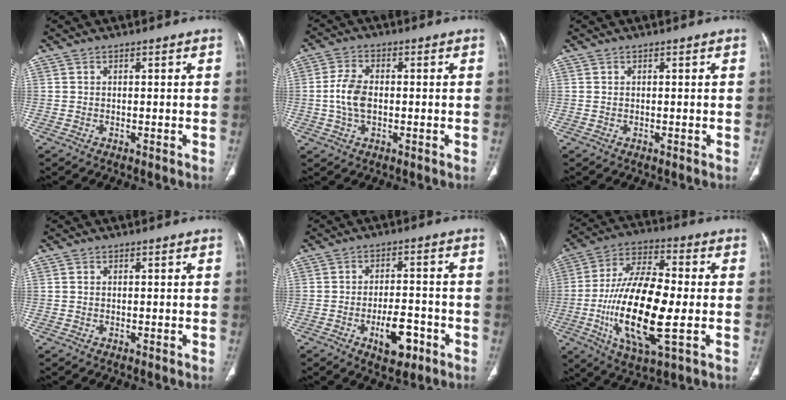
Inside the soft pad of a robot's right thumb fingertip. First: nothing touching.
{"total": 6.3, "force": [-0.5, 3.8, 5.1], "torque": [-0.105, 0.010, -0.013]}
{"total": 0.0}
{"total": 0.0}
{"total": 8.0, "force": [-3.7, 3.9, 5.9], "torque": [-0.076, 0.021, -0.054]}
{"total": 21.3, "force": [-3.2, 7.5, 19.6], "torque": [-0.382, 0.008, -0.056]}